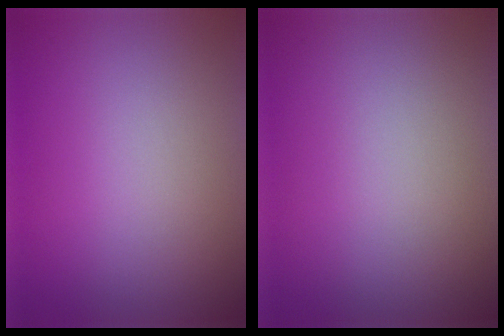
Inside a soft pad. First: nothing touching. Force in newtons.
{"total": 0.0}